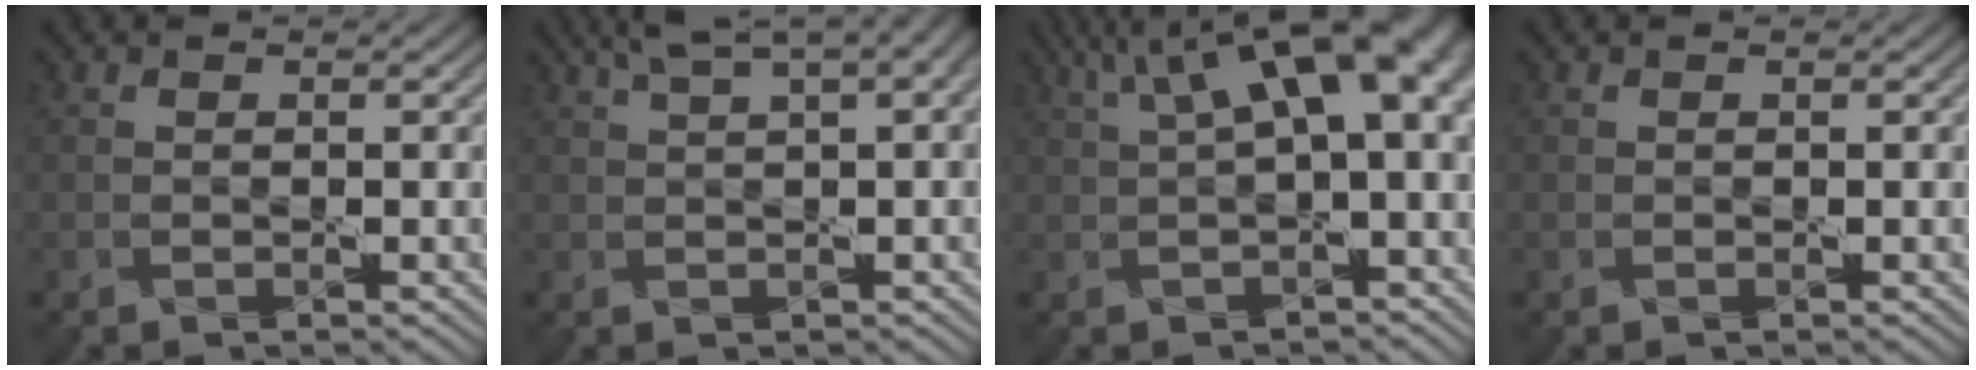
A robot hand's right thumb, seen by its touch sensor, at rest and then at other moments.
{"total": 8.3, "force": [4.3, 2.4, 6.7], "torque": [-0.095, 0.038, 0.044]}
{"total": 10.9, "force": [3.5, 3.6, 9.6], "torque": [-0.146, 0.020, 0.059]}
{"total": 0.0}